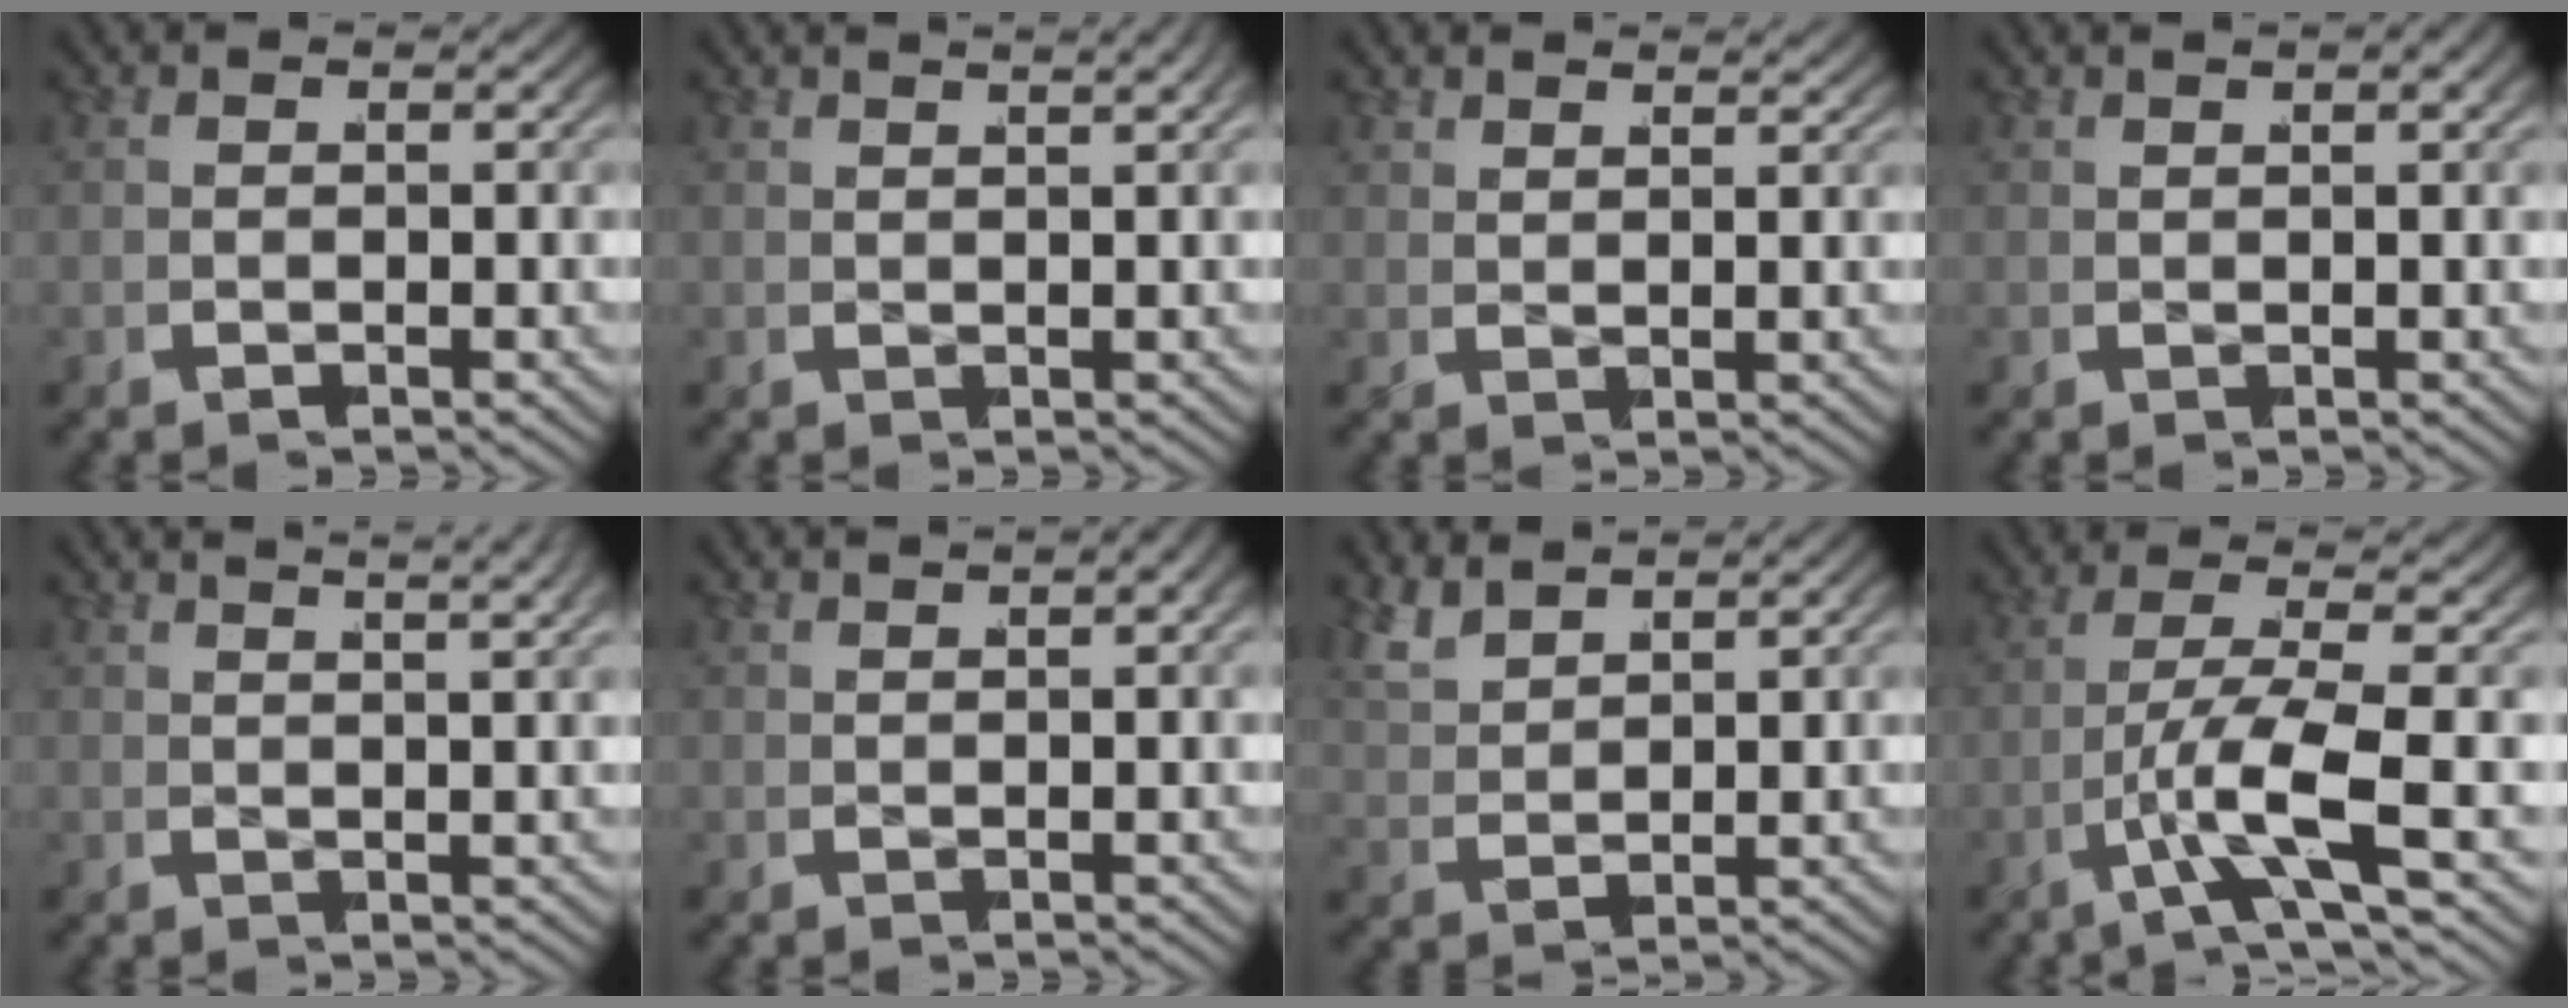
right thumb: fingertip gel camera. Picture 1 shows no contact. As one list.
[{"total": 2.2, "force": [1.8, 0.1, 1.2], "torque": [-0.004, 0.007, 0.028]}, {"total": 2.0, "force": [2.0, 0.0, 0.2], "torque": [0.006, 0.005, 0.034]}, {"total": 1.4, "force": [1.0, 0.1, 0.9], "torque": [-0.001, 0.005, 0.019]}, {"total": 3.5, "force": [2.7, 0.6, 2.1], "torque": [-0.009, 0.013, 0.038]}, {"total": 1.6, "force": [0.9, 0.5, 1.3], "torque": [-0.002, 0.006, 0.017]}, {"total": 2.6, "force": [2.2, 0.8, 1.0], "torque": [-0.029, 0.002, 0.048]}, {"total": 4.9, "force": [-1.6, 0.4, 4.6], "torque": [-0.102, -0.011, -0.028]}]